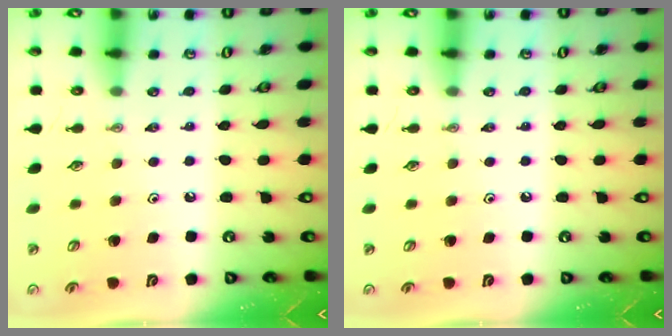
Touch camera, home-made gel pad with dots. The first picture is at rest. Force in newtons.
{"total": 0.0}